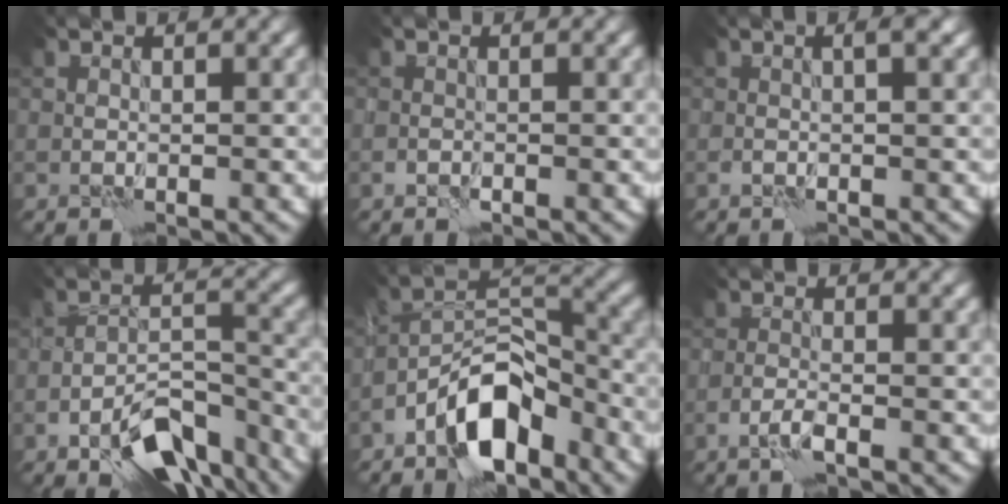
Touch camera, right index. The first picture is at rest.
{"total": 0.8, "force": [-0.6, 0.4, 0.4], "torque": [-0.008, 0.001, -0.012]}
{"total": 1.6, "force": [0.1, 0.3, 1.6], "torque": [-0.023, 0.003, -0.002]}
{"total": 8.8, "force": [-5.5, 3.6, 5.8], "torque": [-0.090, -0.004, -0.095]}
{"total": 8.4, "force": [-5.1, 3.7, 5.5], "torque": [-0.086, 0.014, -0.101]}
{"total": 1.6, "force": [-1.0, 0.2, 1.2], "torque": [-0.024, 0.005, -0.025]}